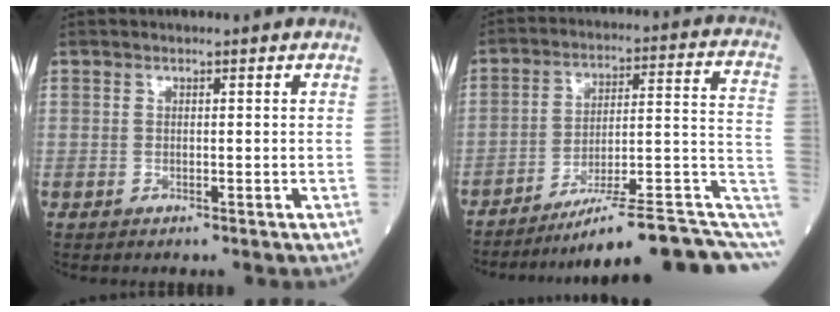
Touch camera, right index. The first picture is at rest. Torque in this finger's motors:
{"motor_torque": [-0.05, -1.41, 0.26, 0.12]}